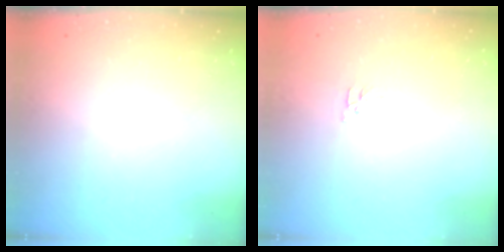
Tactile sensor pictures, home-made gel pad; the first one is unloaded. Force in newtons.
{"total": 2.8, "press": 2.7, "slide": 0.4}